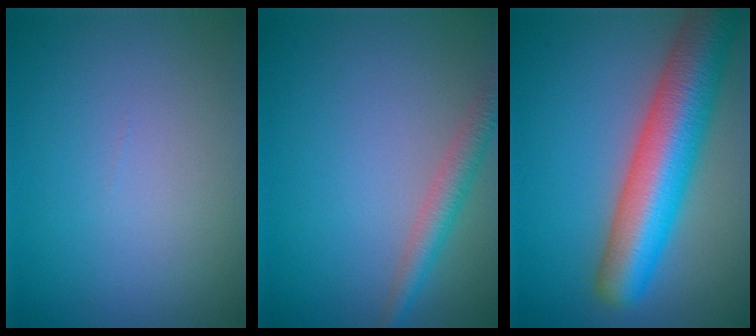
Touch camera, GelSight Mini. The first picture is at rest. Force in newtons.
{"total": 2.9, "press": 2.9, "slide": 0.1}
{"total": 10.4, "press": 10.4, "slide": 0.6}